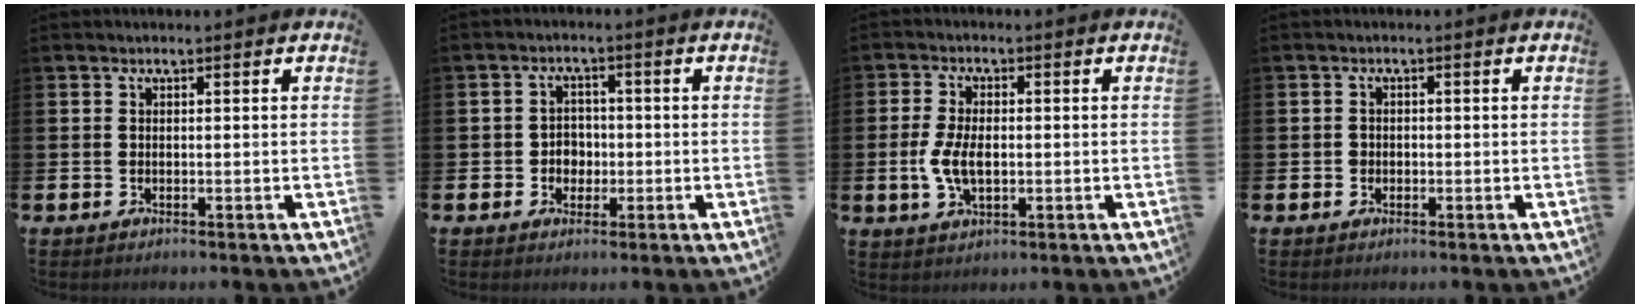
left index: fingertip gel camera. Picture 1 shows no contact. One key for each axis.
{"total": 2.9, "fx": -0.5, "fy": 2.7, "fz": 1.0, "tx": -0.016, "ty": 0.002, "tz": -0.017}
{"total": 5.2, "fx": -0.4, "fy": 2.9, "fz": 4.4, "tx": -0.091, "ty": 0.003, "tz": -0.011}
{"total": 1.1, "fx": -0.4, "fy": 1.0, "fz": 0.2, "tx": -0.003, "ty": 0.004, "tz": -0.010}